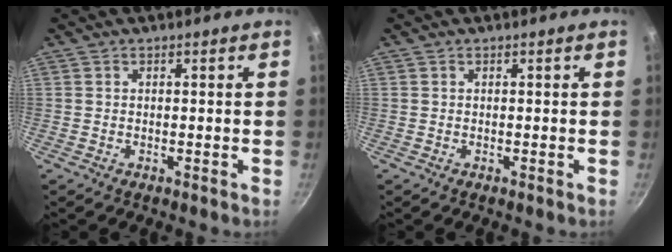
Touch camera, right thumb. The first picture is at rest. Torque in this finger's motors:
{"motor_torque": [-0.06, -0.06, 0.12, -0.11, 0.00]}